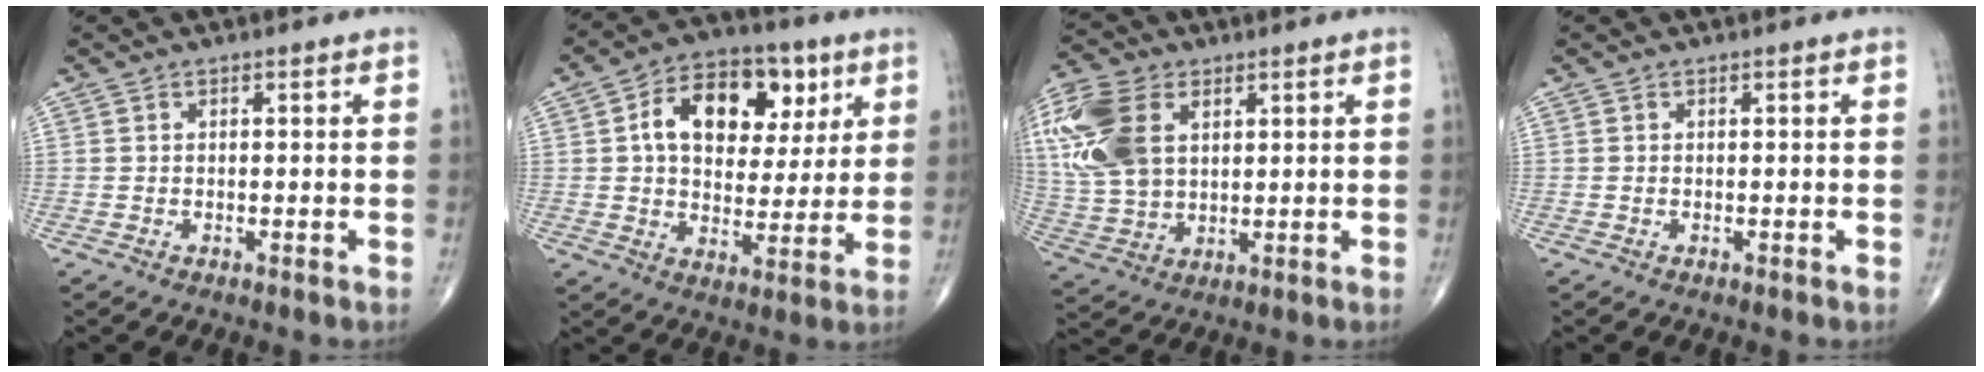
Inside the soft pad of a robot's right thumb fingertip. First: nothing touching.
{"total": 16.7, "force": [5.2, 10.9, 11.5], "torque": [-0.143, 0.004, 0.082]}
{"total": 17.0, "force": [5.2, 11.0, 11.8], "torque": [-0.269, -0.005, 0.103]}
{"total": 0.0}